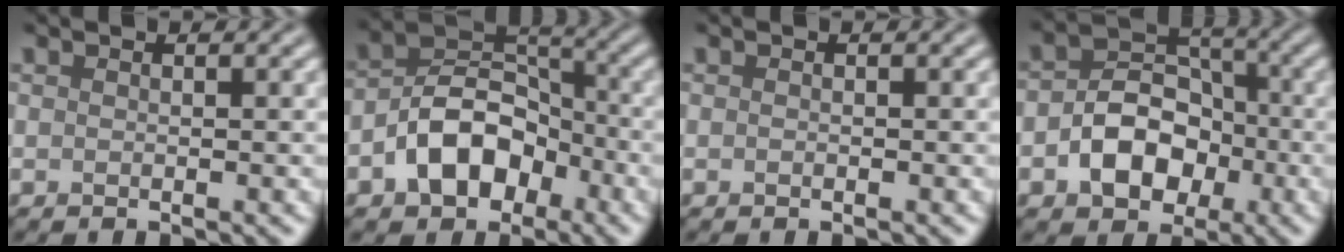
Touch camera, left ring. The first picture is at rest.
{"total": 6.9, "force": [-2.9, 4.8, 4.0], "torque": [-0.062, 0.009, -0.062]}
{"total": 0.0}
{"total": 6.0, "force": [-1.8, 4.5, 3.6], "torque": [-0.051, 0.002, -0.031]}